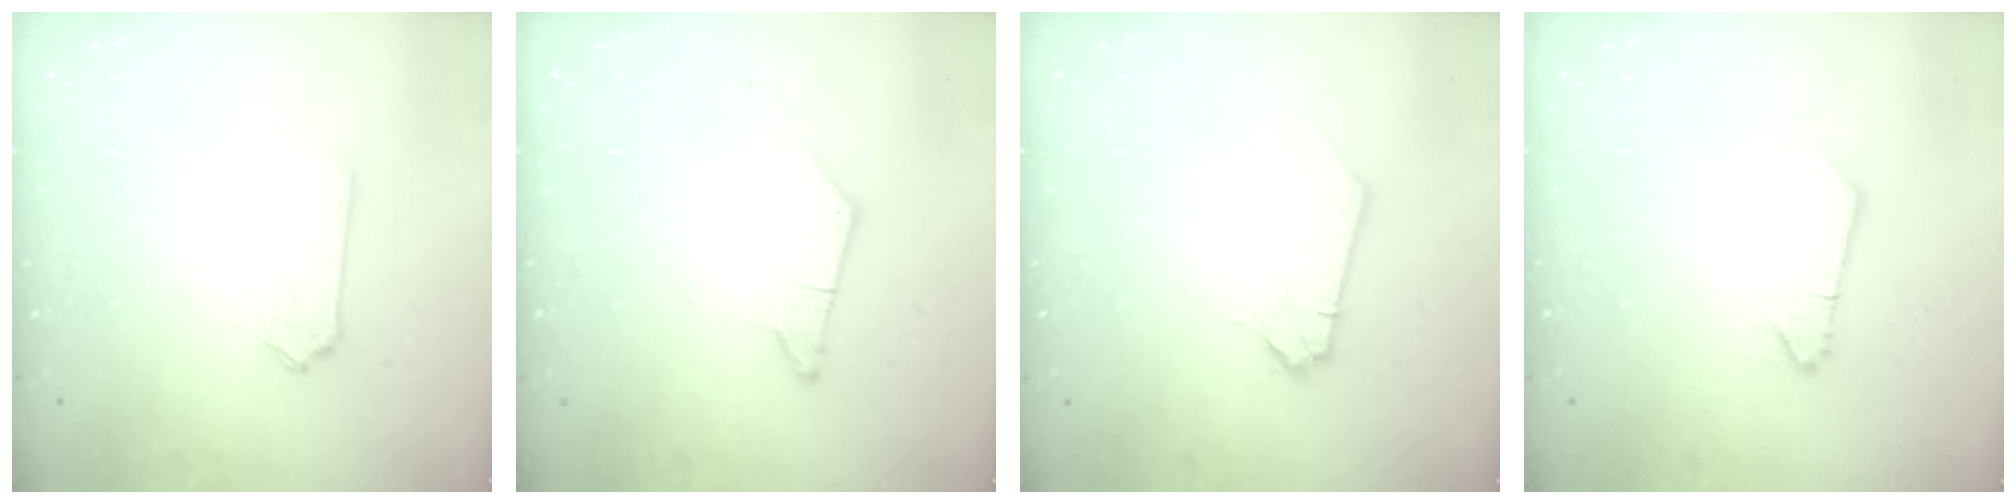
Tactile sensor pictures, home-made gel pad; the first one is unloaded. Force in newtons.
{"total": 1.3, "press": 1.2, "slide": 0.3}
{"total": 0.0}
{"total": 0.0}